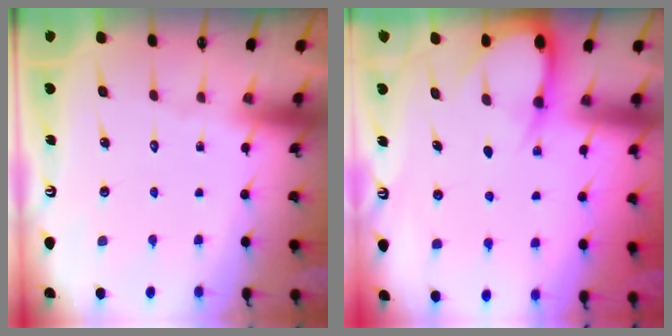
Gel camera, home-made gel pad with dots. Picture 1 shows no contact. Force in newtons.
{"total": 4.5, "press": 4.5, "slide": 0.5}